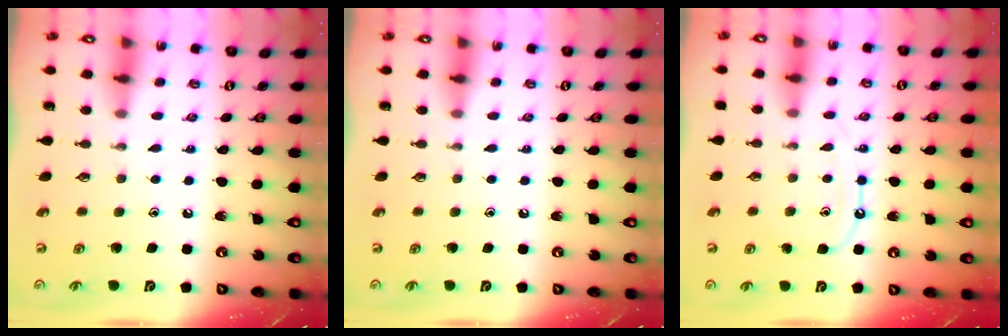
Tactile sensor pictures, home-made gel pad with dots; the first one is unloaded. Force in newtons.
{"total": 0.0}
{"total": 8.5, "press": 8.5, "slide": 0.9}